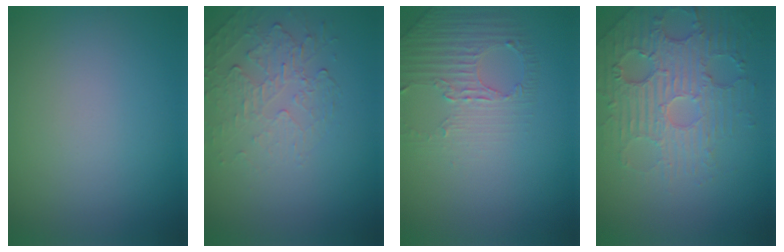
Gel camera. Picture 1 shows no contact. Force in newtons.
{"total": 2.2, "press": 1.1, "slide": 1.9}
{"total": 1.8, "press": 1.5, "slide": 1.0}
{"total": 4.7, "press": 4.2, "slide": 2.1}